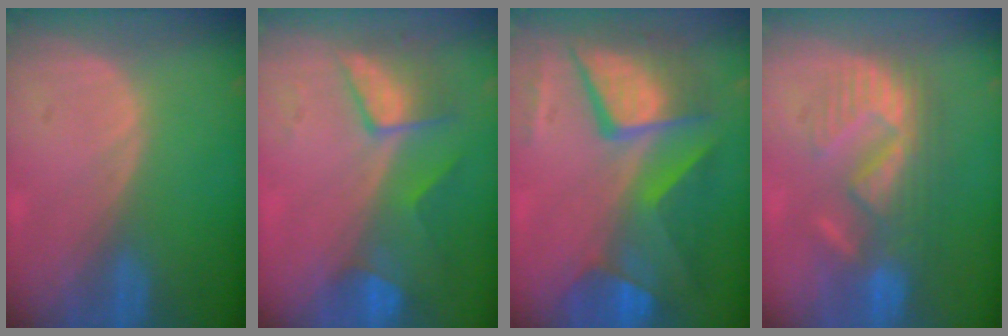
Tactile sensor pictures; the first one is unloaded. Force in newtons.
{"total": 7.4, "press": 6.7, "slide": 3.3}
{"total": 11.8, "press": 11.7, "slide": 1.2}
{"total": 8.8, "press": 8.7, "slide": 1.5}